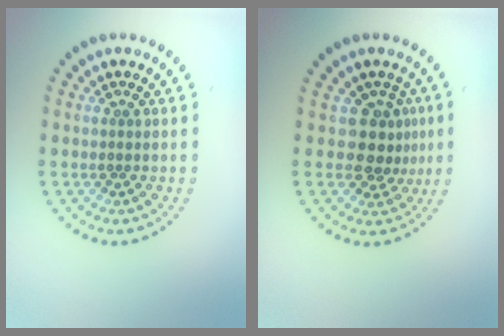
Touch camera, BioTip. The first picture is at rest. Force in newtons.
{"total": 2.8, "press": 2.1, "slide": 1.9}